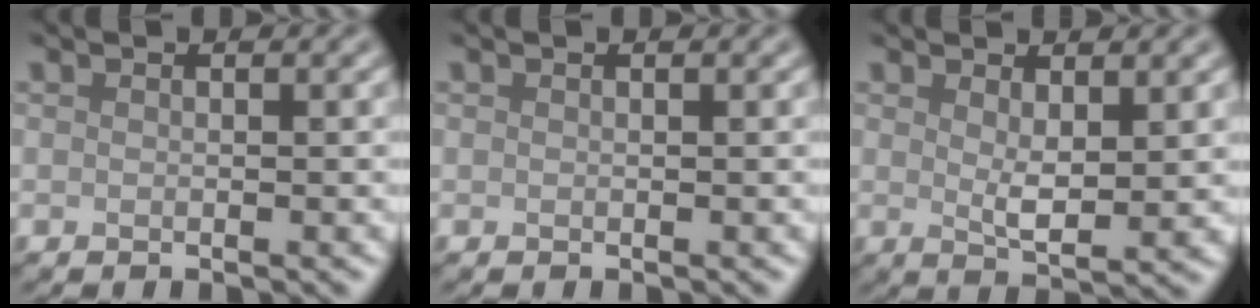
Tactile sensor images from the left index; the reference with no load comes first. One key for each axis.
{"total": 0.0}
{"total": 2.7, "fx": 1.2, "fy": 0.7, "fz": 2.3, "tx": -0.042, "ty": -0.012, "tz": 0.024}